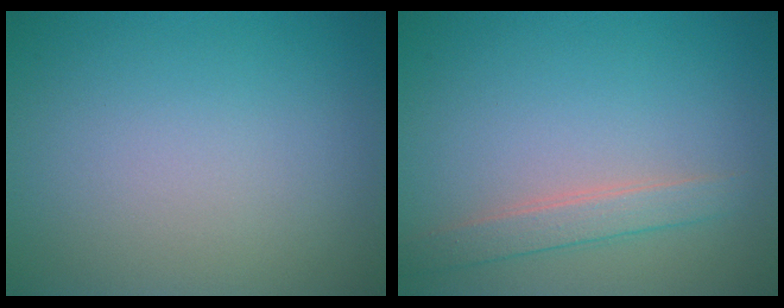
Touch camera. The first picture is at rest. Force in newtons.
{"total": 2.2, "press": 2.2, "slide": 0.2}